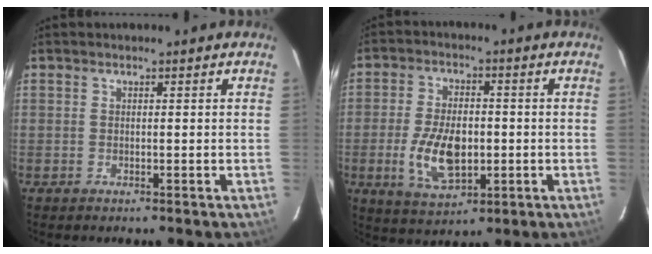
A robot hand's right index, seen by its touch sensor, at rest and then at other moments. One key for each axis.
{"total": 11.3, "fx": -2.4, "fy": 6.2, "fz": 9.2, "tx": -0.184, "ty": -0.004, "tz": -0.034}